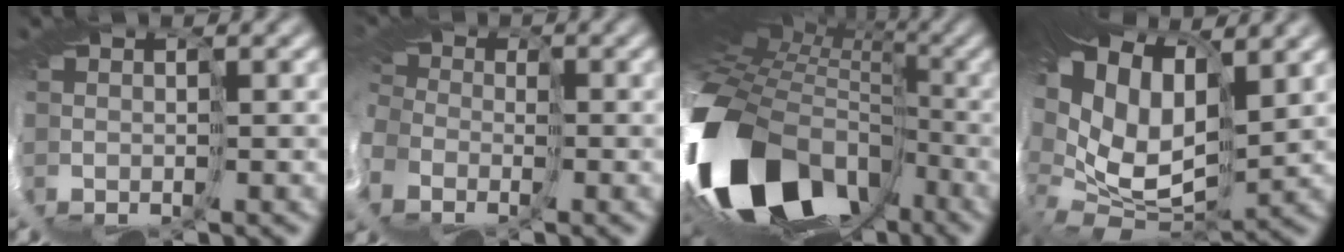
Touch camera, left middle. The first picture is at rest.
{"total": 13.3, "force": [-6.8, 9.9, 5.9], "torque": [-0.159, -0.048, -0.111]}
{"total": 17.1, "force": [-5.8, 12.5, 10.0], "torque": [-0.231, -0.033, -0.101]}
{"total": 14.1, "force": [5.5, 8.6, 9.7], "torque": [-0.204, 0.020, 0.113]}